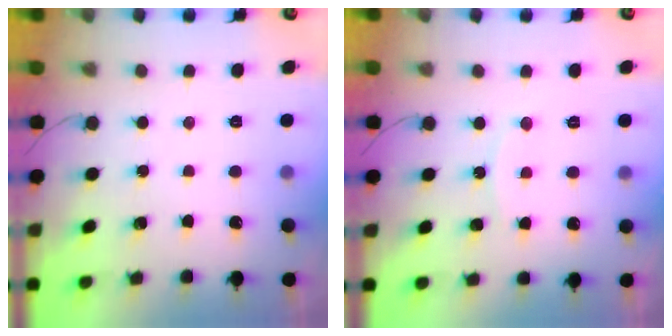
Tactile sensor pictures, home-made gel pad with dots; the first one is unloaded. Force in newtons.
{"total": 6.6, "press": 6.6, "slide": 0.1}